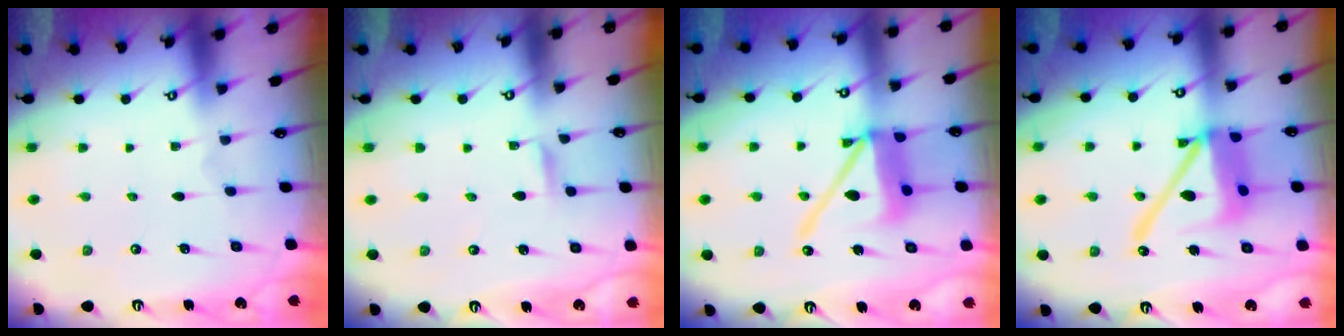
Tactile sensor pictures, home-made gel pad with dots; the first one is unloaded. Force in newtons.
{"total": 1.8, "press": 1.8, "slide": 0.3}
{"total": 13.6, "press": 13.5, "slide": 1.9}
{"total": 16.5, "press": 16.4, "slide": 2.0}